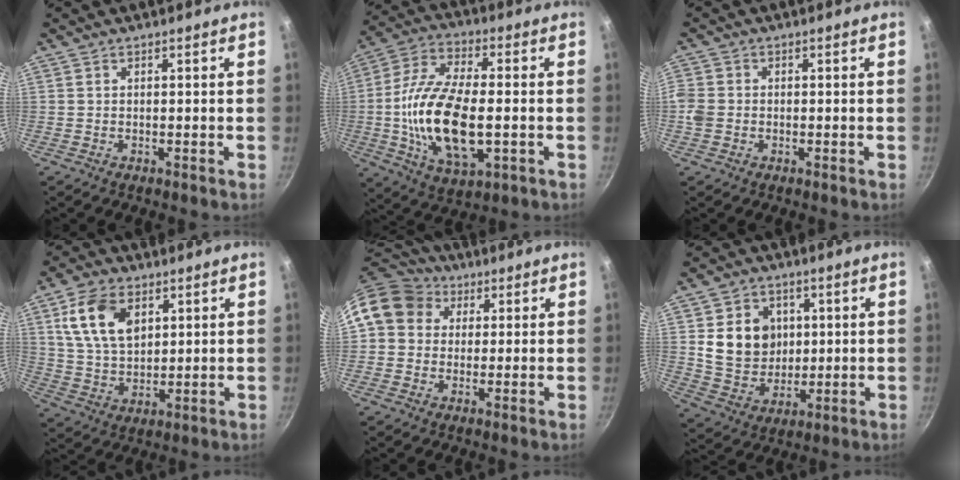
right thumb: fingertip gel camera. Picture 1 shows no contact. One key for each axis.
{"total": 19.4, "fx": -2.3, "fy": 9.2, "fz": 16.9, "tx": -0.323, "ty": 0.011, "tz": -0.047}
{"total": 3.7, "fx": -0.7, "fy": 3.2, "fz": 1.8, "tx": -0.034, "ty": 0.007, "tz": -0.017}
{"total": 12.5, "fx": 4.7, "fy": 8.1, "fz": 8.3, "tx": -0.134, "ty": -0.015, "tz": 0.093}
{"total": 11.9, "fx": 3.9, "fy": 10.0, "fz": 5.1, "tx": -0.073, "ty": 0.018, "tz": 0.056}
{"total": 12.2, "fx": 2.2, "fy": 10.2, "fz": 6.2, "tx": -0.081, "ty": -0.015, "tz": 0.048}